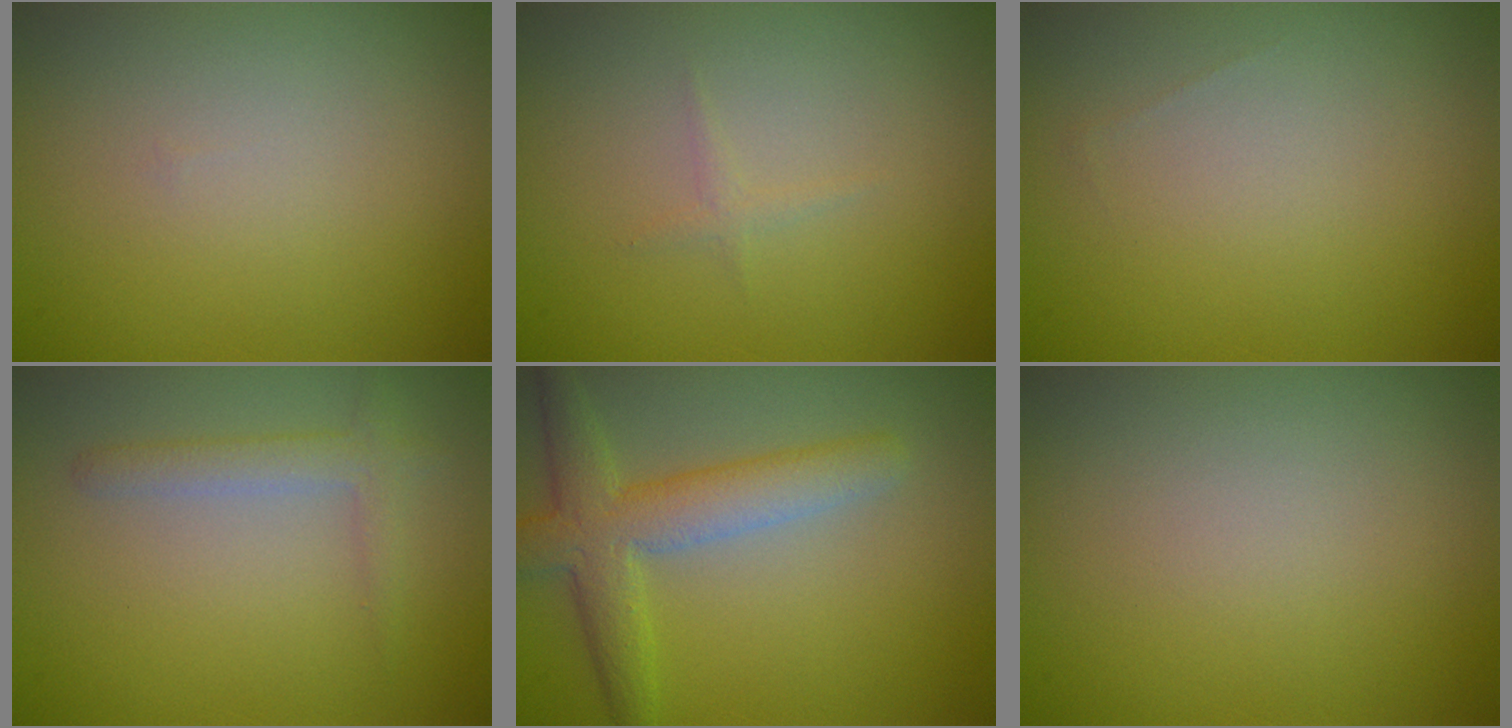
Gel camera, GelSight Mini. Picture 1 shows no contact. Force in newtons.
{"total": 1.0, "press": 0.9, "slide": 0.2}
{"total": 0.0}
{"total": 1.8, "press": 1.8, "slide": 0.2}
{"total": 4.7, "press": 4.7, "slide": 0.1}
{"total": 0.0}